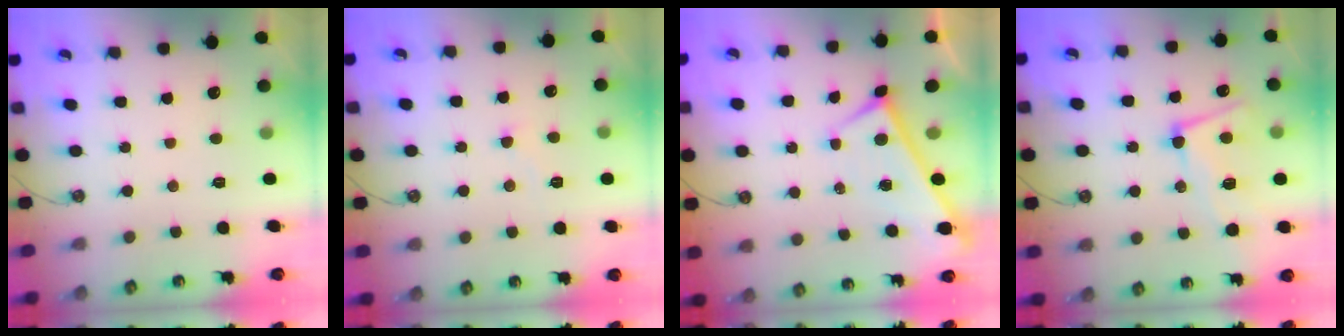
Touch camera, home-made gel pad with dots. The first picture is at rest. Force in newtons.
{"total": 3.9, "press": 3.9, "slide": 0.4}
{"total": 0.0}
{"total": 8.7, "press": 8.5, "slide": 1.6}